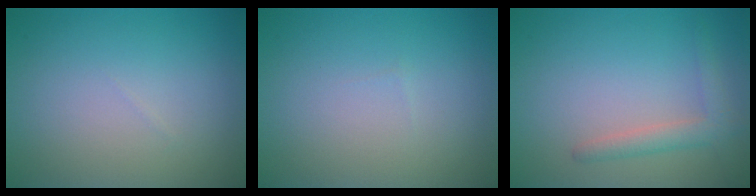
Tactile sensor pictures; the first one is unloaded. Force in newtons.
{"total": 0.0}
{"total": 2.2, "press": 2.1, "slide": 0.2}